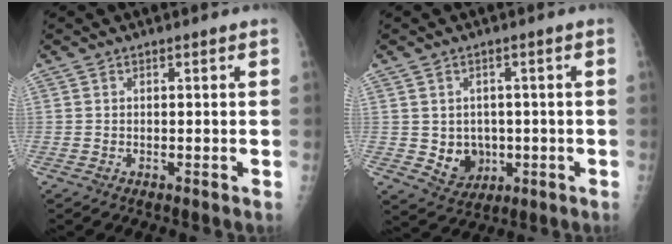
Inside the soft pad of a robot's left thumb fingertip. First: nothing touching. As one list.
[{"total": 6.5, "force": [-0.7, 5.6, 3.2], "torque": [-0.018, 0.001, 0.005]}]